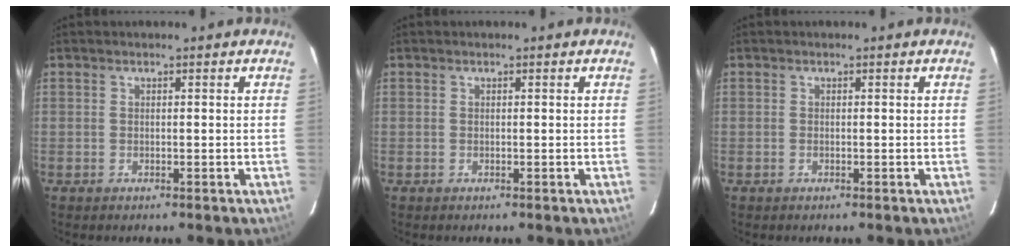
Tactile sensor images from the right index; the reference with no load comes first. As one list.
[{"total": 0.0}, {"total": 0.0}]